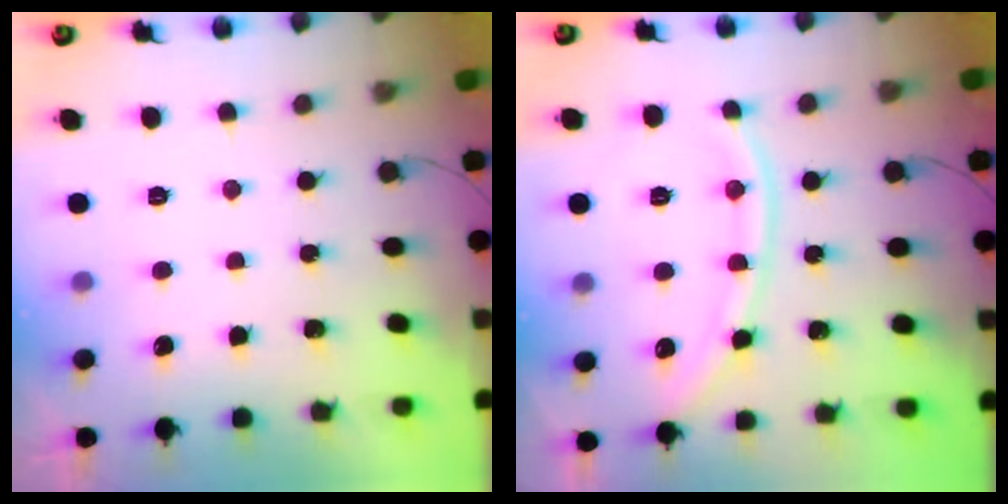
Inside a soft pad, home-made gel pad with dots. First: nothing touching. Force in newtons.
{"total": 11.8, "press": 11.7, "slide": 1.5}